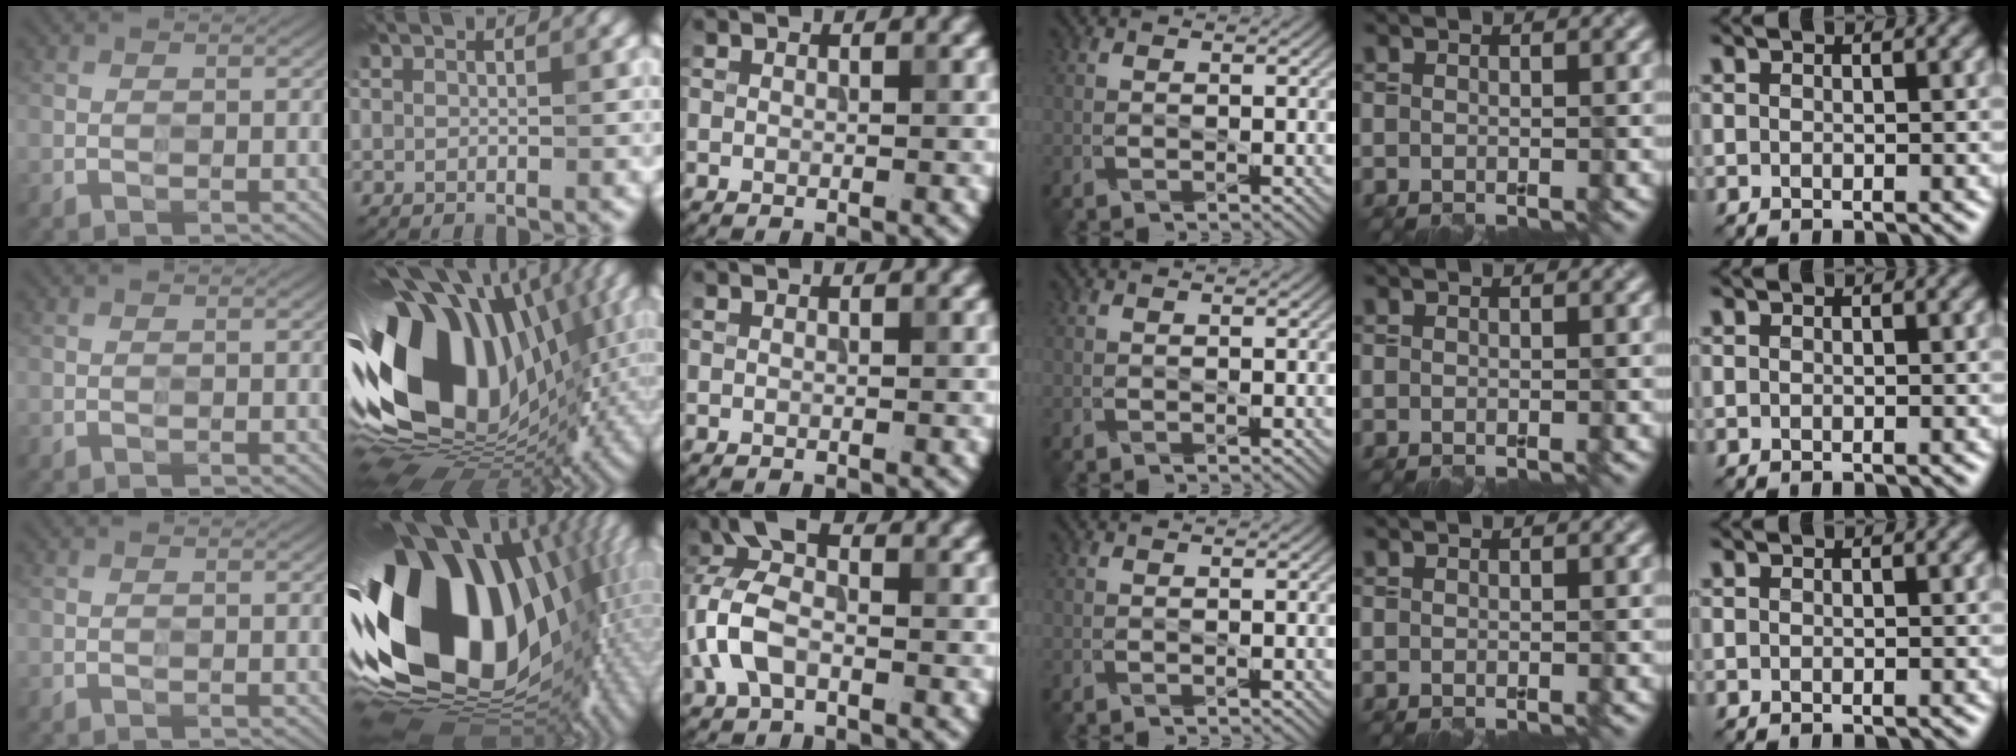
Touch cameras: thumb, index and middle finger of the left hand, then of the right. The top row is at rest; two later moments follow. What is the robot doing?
{"motion": "wipe", "object": "paper plate"}